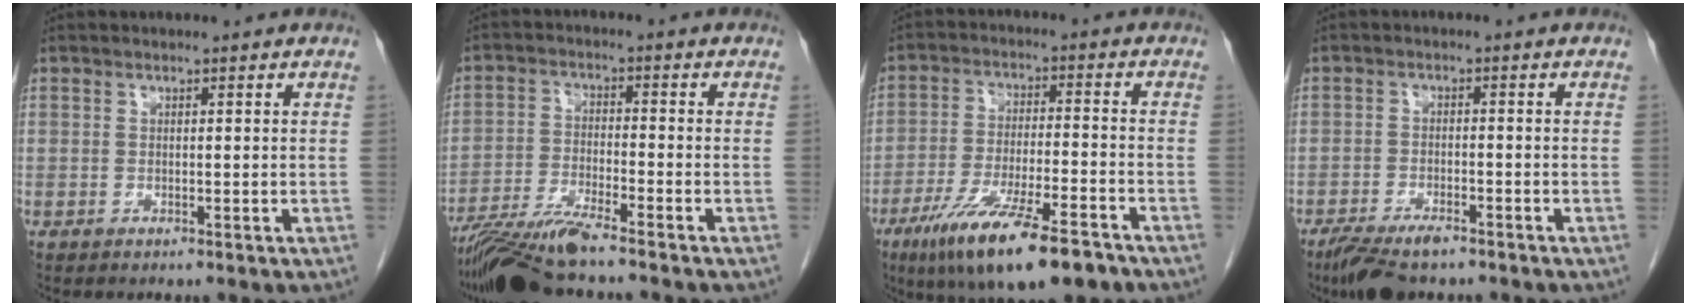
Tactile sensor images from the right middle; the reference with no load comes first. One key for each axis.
{"total": 8.7, "fx": -7.6, "fy": -0.7, "fz": 4.3, "tx": -0.074, "ty": -0.024, "tz": -0.138}
{"total": 15.4, "fx": -10.0, "fy": 2.5, "fz": 11.4, "tx": -0.191, "ty": -0.030, "tz": -0.168}
{"total": 6.5, "fx": -5.0, "fy": 1.8, "fz": 3.8, "tx": -0.068, "ty": -0.010, "tz": -0.086}